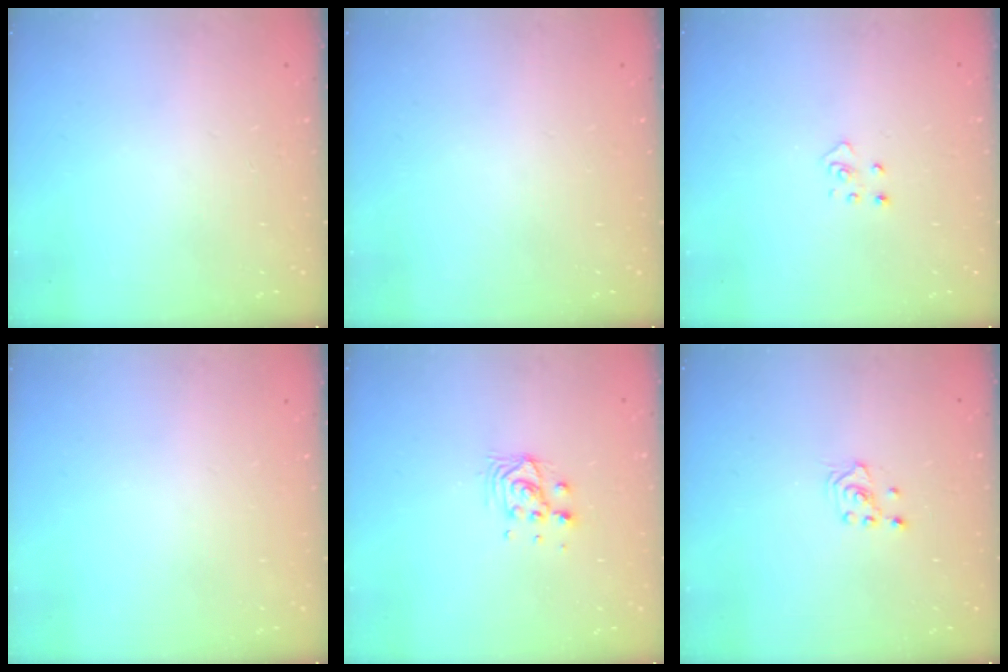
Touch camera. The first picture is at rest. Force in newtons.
{"total": 0.0}
{"total": 3.3, "press": 3.3, "slide": 0.3}
{"total": 0.0}
{"total": 7.6, "press": 7.6, "slide": 0.3}
{"total": 2.1, "press": 2.1, "slide": 0.1}